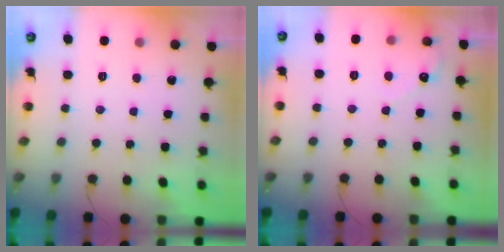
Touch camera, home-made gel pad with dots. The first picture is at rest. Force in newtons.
{"total": 2.8, "press": 2.8, "slide": 0.2}